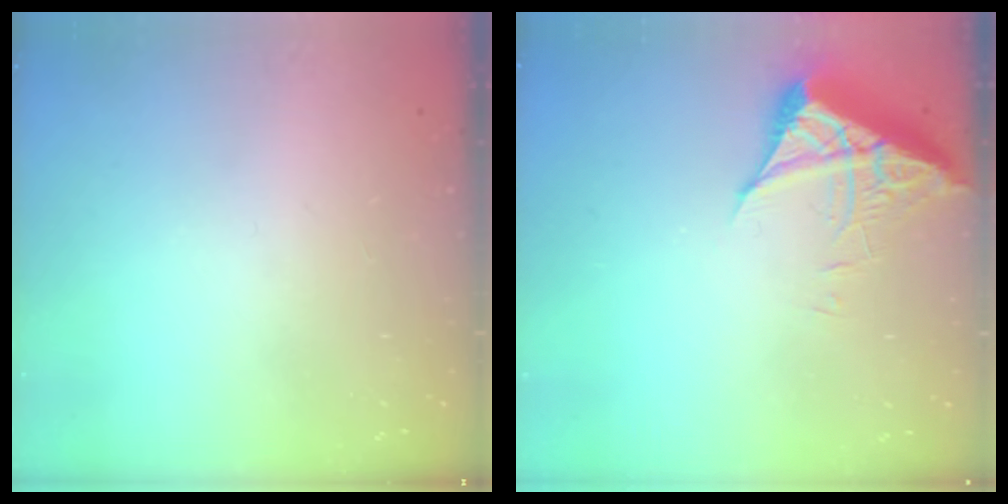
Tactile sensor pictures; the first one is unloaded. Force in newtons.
{"total": 6.1, "press": 6.1, "slide": 0.7}